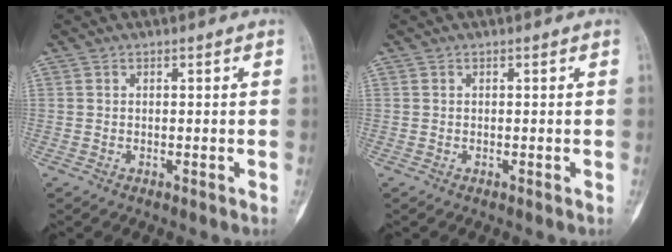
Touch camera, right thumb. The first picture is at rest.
{"total": 0.0}